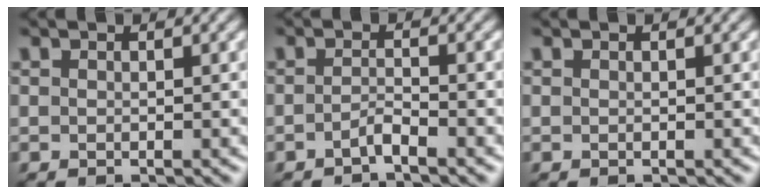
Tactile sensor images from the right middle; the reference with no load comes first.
{"total": 1.3, "force": [-0.9, 0.1, 0.9], "torque": [-0.018, 0.003, -0.022]}
{"total": 0.0}